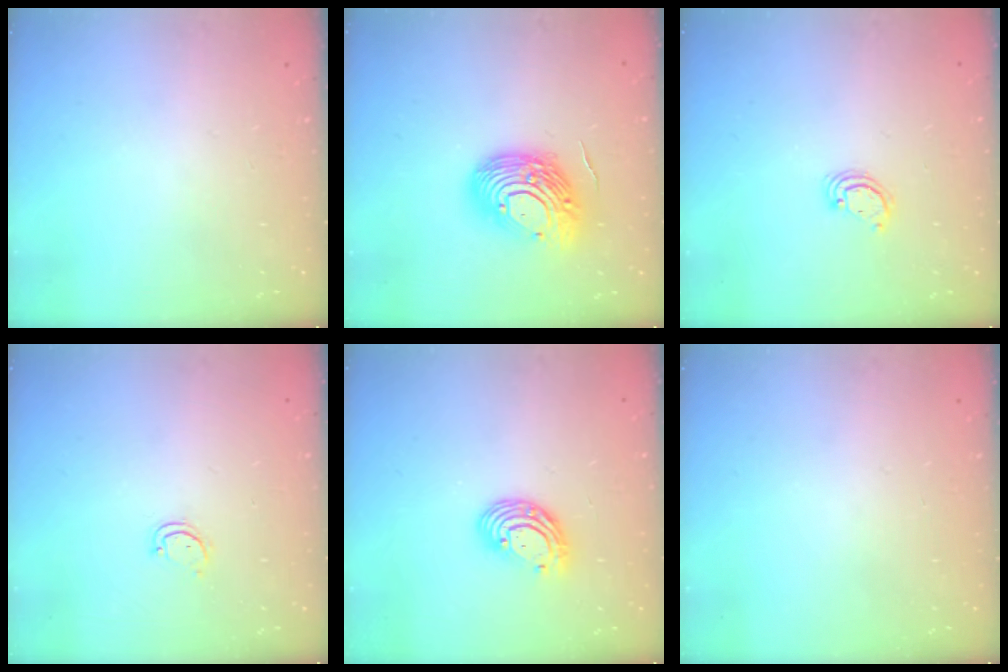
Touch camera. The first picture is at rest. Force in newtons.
{"total": 14.5, "press": 14.4, "slide": 1.9}
{"total": 2.6, "press": 2.6, "slide": 0.3}
{"total": 2.7, "press": 2.6, "slide": 0.3}
{"total": 9.3, "press": 9.3, "slide": 1.0}
{"total": 0.0}